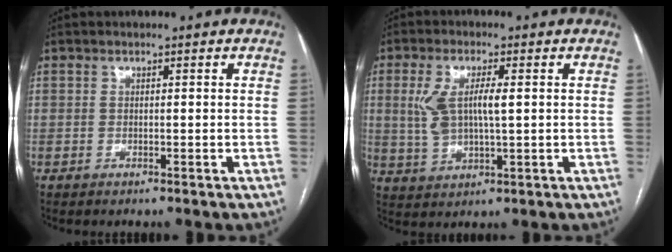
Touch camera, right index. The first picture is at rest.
{"total": 7.5, "force": [1.2, 2.4, 7.0], "torque": [-0.151, 0.009, 0.029]}